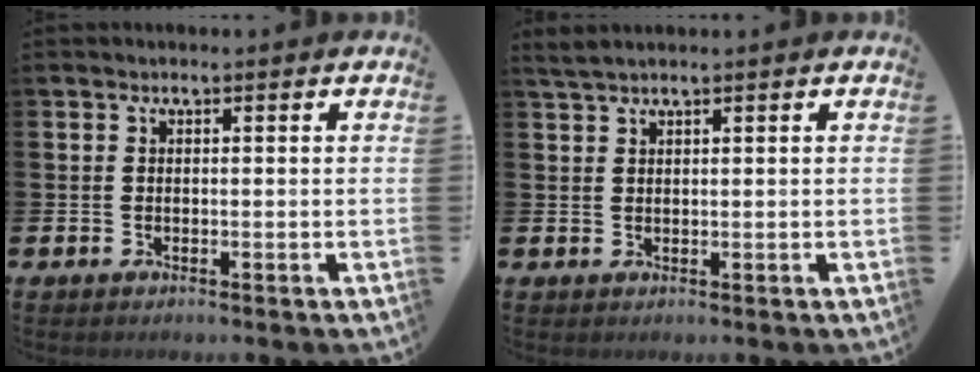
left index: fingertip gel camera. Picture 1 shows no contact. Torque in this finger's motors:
{"motor_torque": [0.33, -0.20, 0.00, 0.00]}